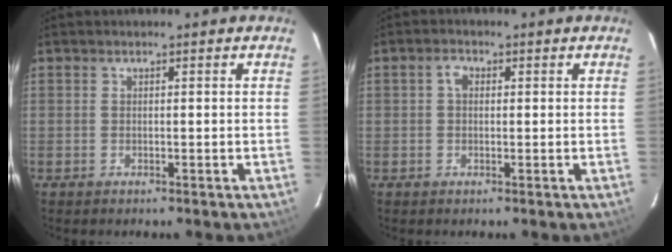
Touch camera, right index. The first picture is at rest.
{"total": 2.0, "force": [0.3, 1.7, 1.1], "torque": [-0.018, 0.009, 0.003]}